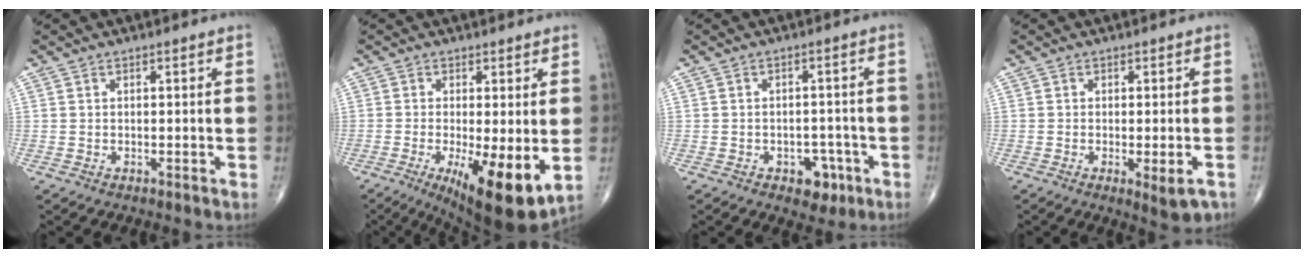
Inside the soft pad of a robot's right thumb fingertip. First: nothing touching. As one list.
[{"total": 12.6, "force": [-2.9, 3.6, 11.7], "torque": [-0.180, -0.028, -0.038]}, {"total": 5.1, "force": [-2.5, 3.4, 2.8], "torque": [-0.010, 0.018, -0.029]}, {"total": 4.6, "force": [-1.8, 1.3, 4.1], "torque": [-0.054, -0.008, -0.021]}]